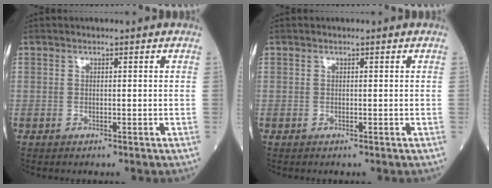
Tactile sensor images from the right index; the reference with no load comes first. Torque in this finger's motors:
{"motor_torque": [0.03, 0.00, -0.01, -0.01]}